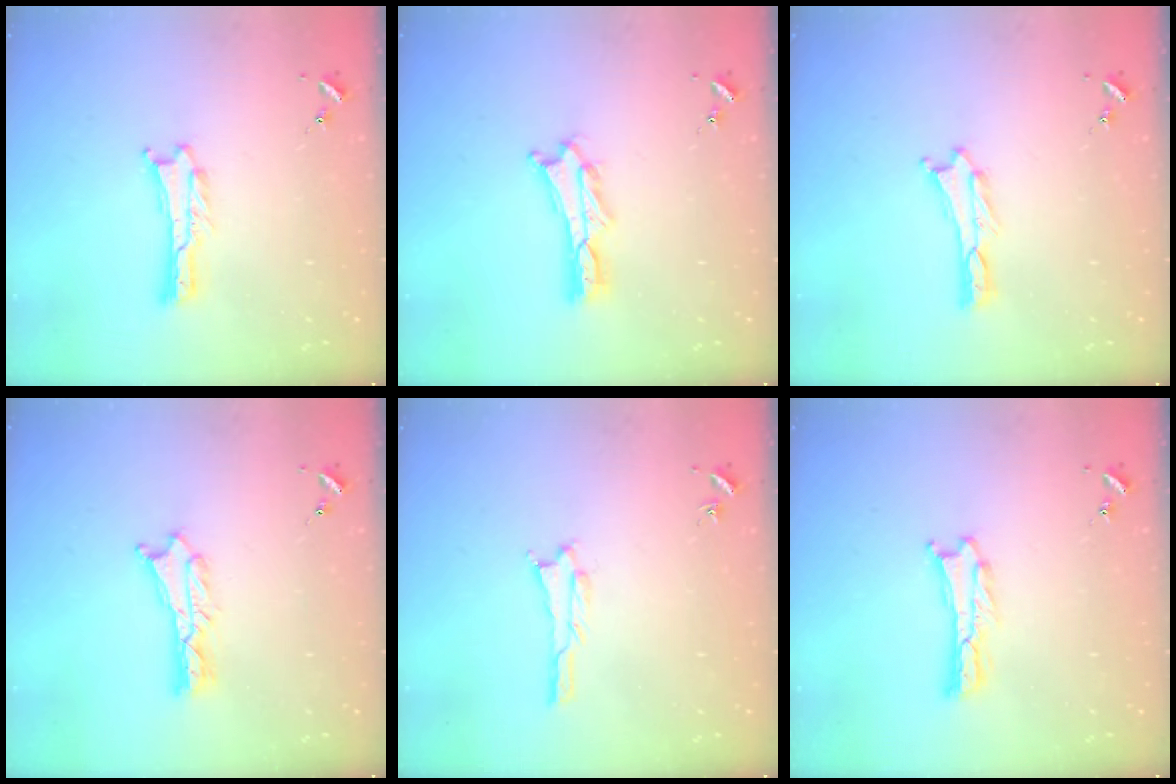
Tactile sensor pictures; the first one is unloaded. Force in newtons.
{"total": 2.0, "press": 2.0, "slide": 0.3}
{"total": 0.0}
{"total": 1.8, "press": 1.7, "slide": 0.2}
{"total": 1.1, "press": 1.1, "slide": 0.1}
{"total": 0.6, "press": 0.5, "slide": 0.2}